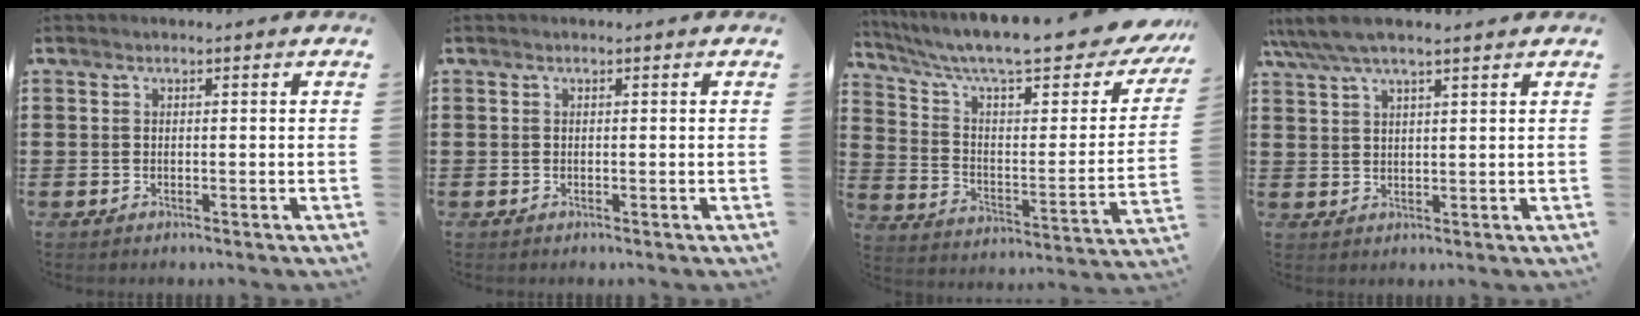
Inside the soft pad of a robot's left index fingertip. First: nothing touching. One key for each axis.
{"total": 0.0}
{"total": 10.8, "fx": 8.3, "fy": 1.8, "fz": 6.7, "tx": -0.151, "ty": -0.053, "tz": 0.137}
{"total": 4.4, "fx": 3.5, "fy": 0.8, "fz": 2.5, "tx": -0.058, "ty": 0.000, "tz": 0.064}